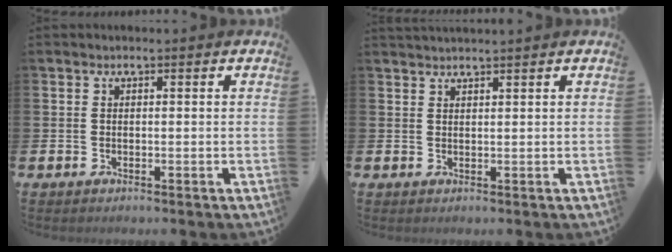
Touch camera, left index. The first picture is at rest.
{"total": 1.3, "force": [1.3, -0.2, 0.0], "torque": [0.000, -0.004, 0.024]}